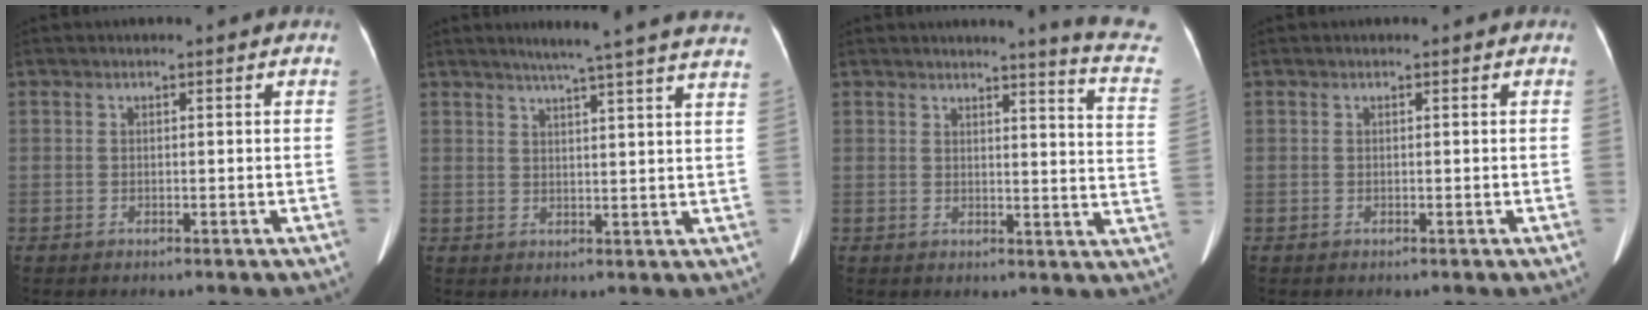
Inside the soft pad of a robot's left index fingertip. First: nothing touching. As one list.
[{"total": 18.2, "force": [15.8, -0.8, 9.0], "torque": [-0.130, -0.017, 0.188]}, {"total": 10.9, "force": [9.8, -1.3, 4.5], "torque": [-0.049, -0.077, 0.084]}, {"total": 0.0}]